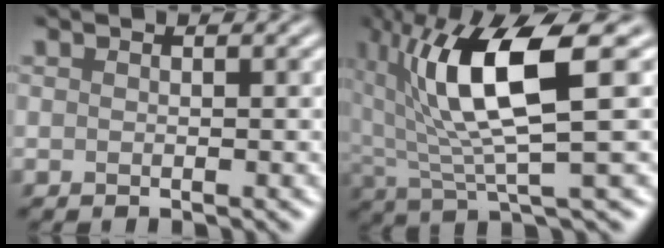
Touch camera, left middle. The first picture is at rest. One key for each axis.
{"total": 8.7, "fx": 2.2, "fy": 2.2, "fz": 8.2, "tx": -0.154, "ty": -0.004, "tz": 0.049}